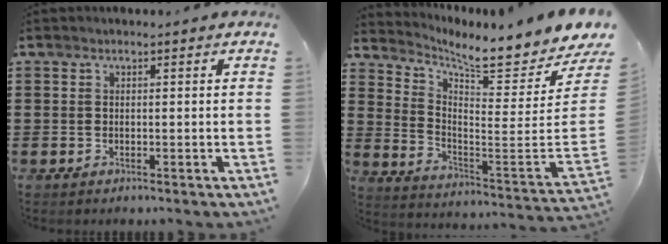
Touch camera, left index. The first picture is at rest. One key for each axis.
{"total": 6.4, "fx": 5.8, "fy": -0.3, "fz": 2.8, "tx": -0.072, "ty": -0.063, "tz": 0.090}